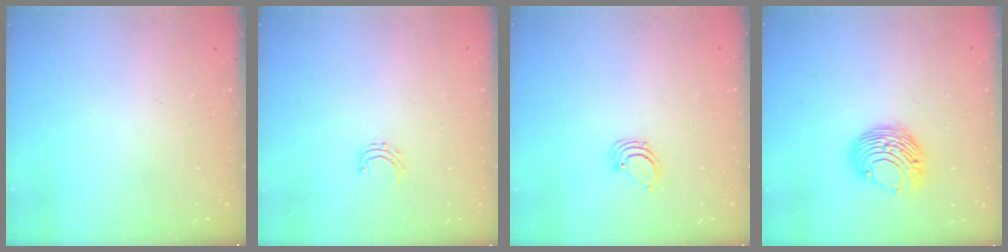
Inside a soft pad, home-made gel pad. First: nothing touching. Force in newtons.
{"total": 3.7, "press": 3.7, "slide": 0.3}
{"total": 2.2, "press": 2.2, "slide": 0.2}
{"total": 10.7, "press": 10.7, "slide": 0.5}